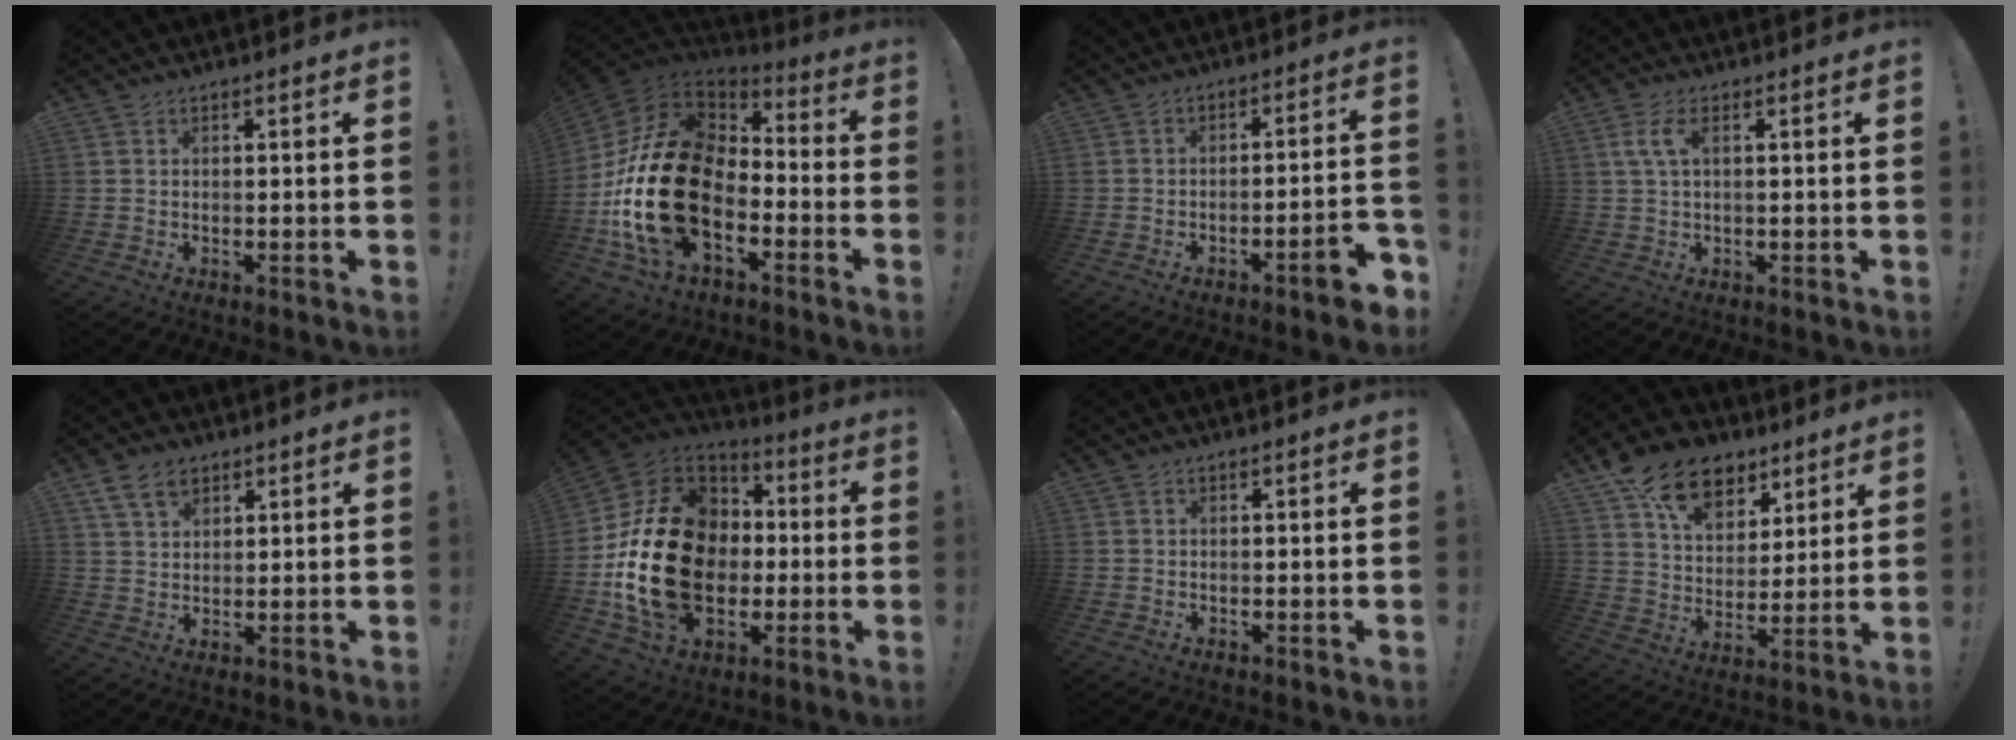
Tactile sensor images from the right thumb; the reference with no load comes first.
{"total": 29.0, "force": [-5.4, 17.9, 22.1], "torque": [-0.438, 0.021, -0.072]}
{"total": 6.6, "force": [-4.2, 0.4, 5.1], "torque": [-0.074, 0.016, -0.070]}
{"total": 4.5, "force": [1.6, 1.4, 4.0], "torque": [-0.069, -0.001, 0.027]}
{"total": 7.5, "force": [4.5, 4.7, 3.8], "torque": [-0.064, -0.011, 0.087]}
{"total": 26.4, "force": [-2.4, 19.0, 18.2], "torque": [-0.335, 0.023, -0.019]}
{"total": 0.0}
{"total": 16.7, "force": [10.3, 10.9, 7.5], "torque": [-0.123, -0.051, 0.192]}